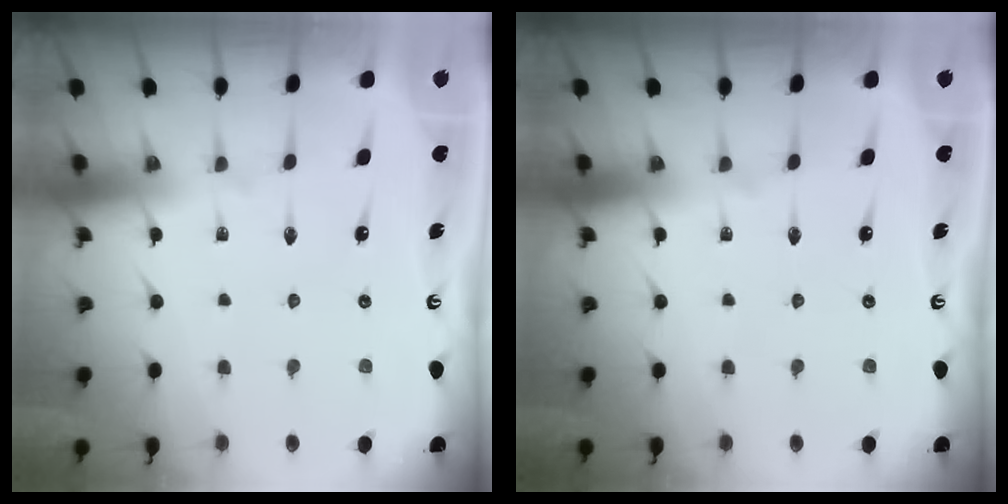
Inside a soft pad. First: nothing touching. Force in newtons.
{"total": 0.0}